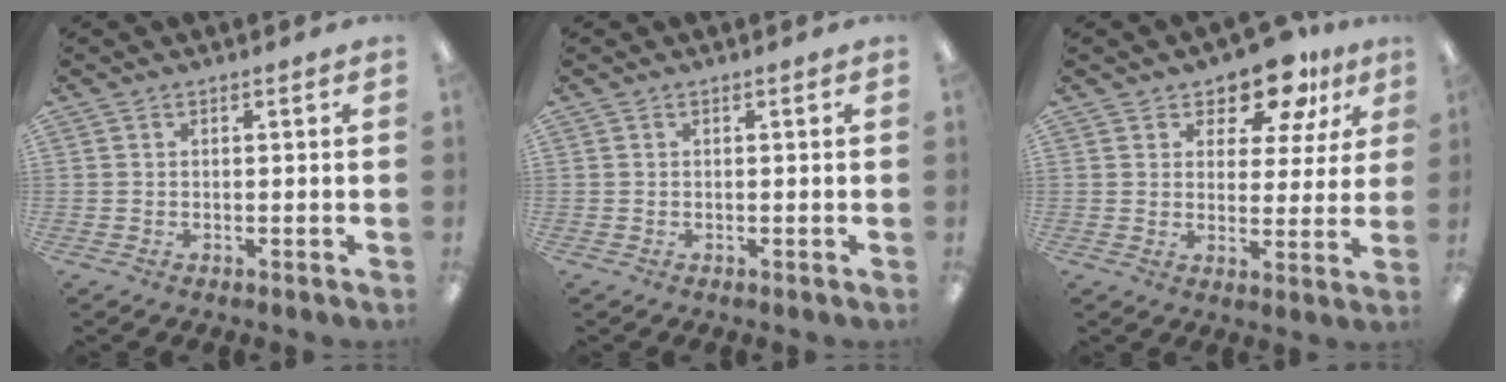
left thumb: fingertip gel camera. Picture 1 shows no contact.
{"total": 0.0}
{"total": 11.0, "force": [8.7, 4.8, 4.7], "torque": [-0.076, -0.051, 0.159]}